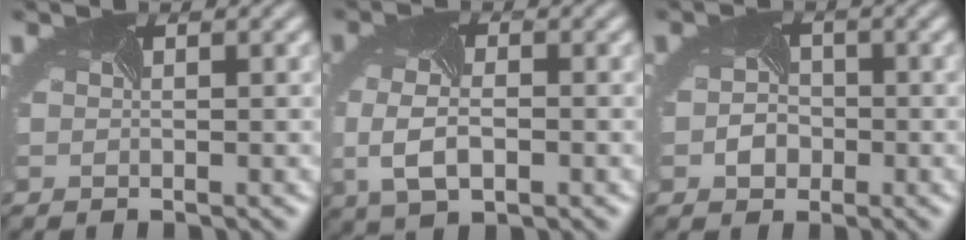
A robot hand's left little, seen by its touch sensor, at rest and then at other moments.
{"total": 4.3, "force": [-1.2, 2.3, 3.4], "torque": [-0.085, -0.010, -0.013]}
{"total": 2.3, "force": [-1.1, 1.9, 0.9], "torque": [-0.018, -0.003, -0.017]}